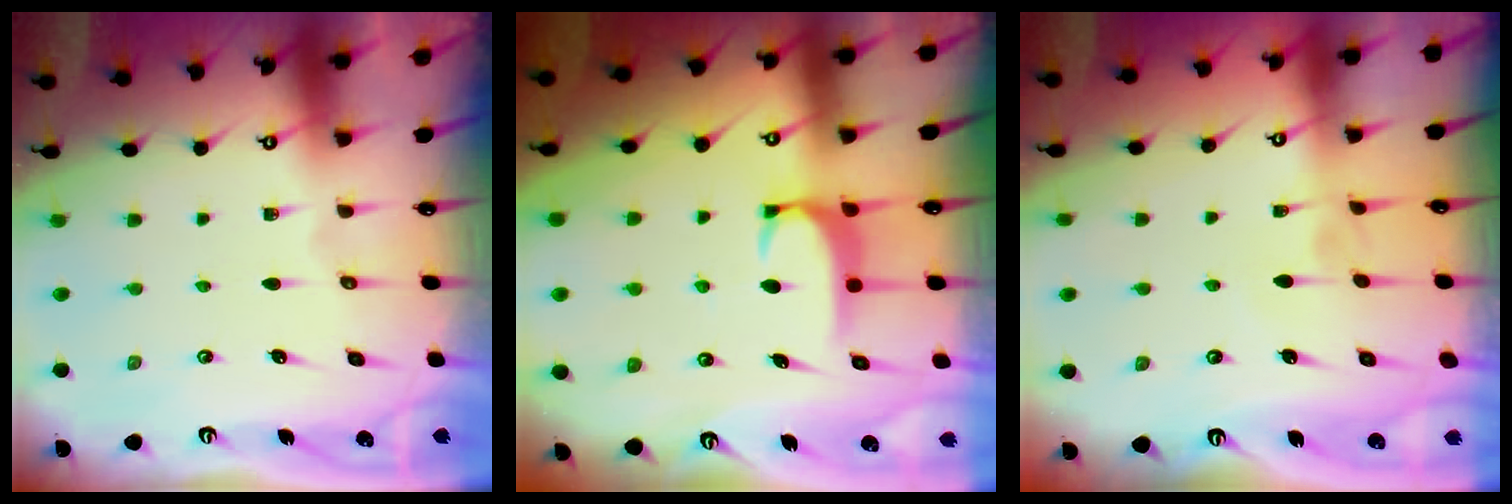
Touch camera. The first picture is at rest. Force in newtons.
{"total": 1.8, "press": 1.7, "slide": 0.5}
{"total": 4.4, "press": 4.4, "slide": 0.2}